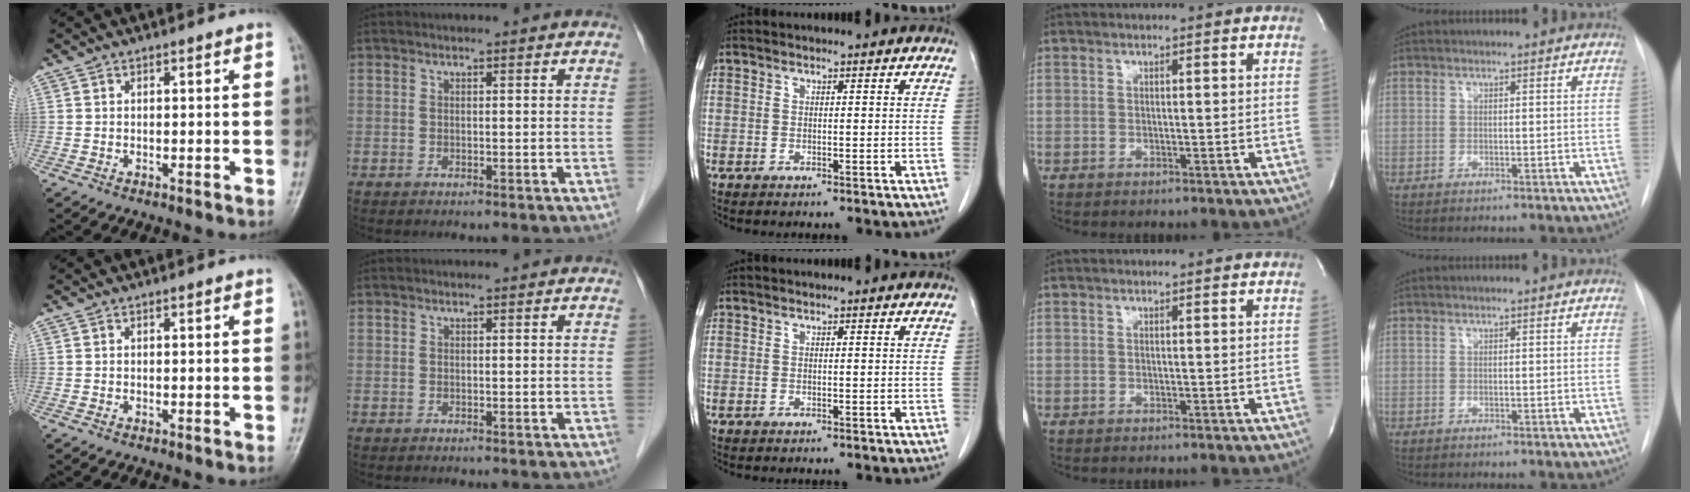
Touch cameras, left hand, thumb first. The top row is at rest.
{}